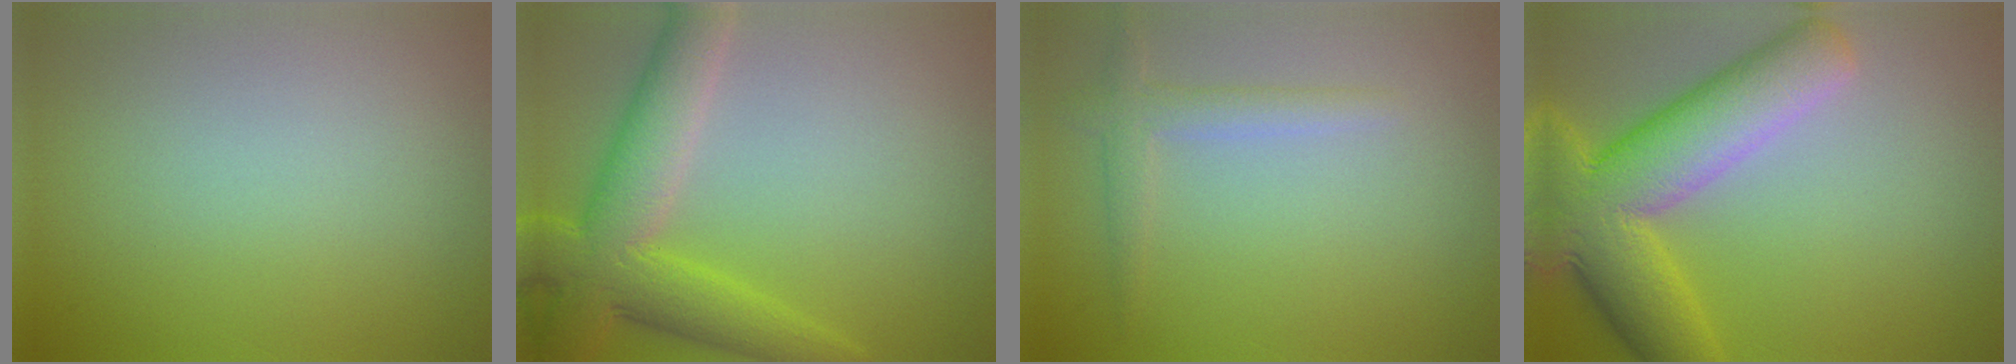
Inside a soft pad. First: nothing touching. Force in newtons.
{"total": 7.4, "press": 7.4, "slide": 0.4}
{"total": 2.1, "press": 2.1, "slide": 0.1}
{"total": 10.4, "press": 10.4, "slide": 0.7}